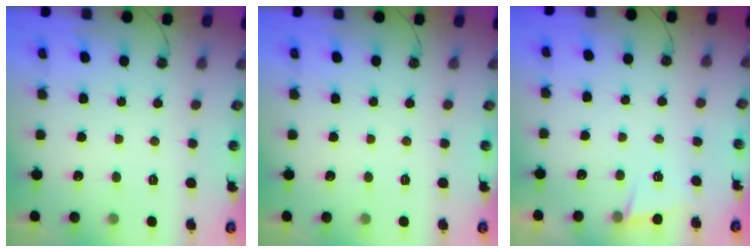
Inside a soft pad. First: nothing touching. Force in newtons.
{"total": 0.0}
{"total": 2.7, "press": 2.6, "slide": 1.0}